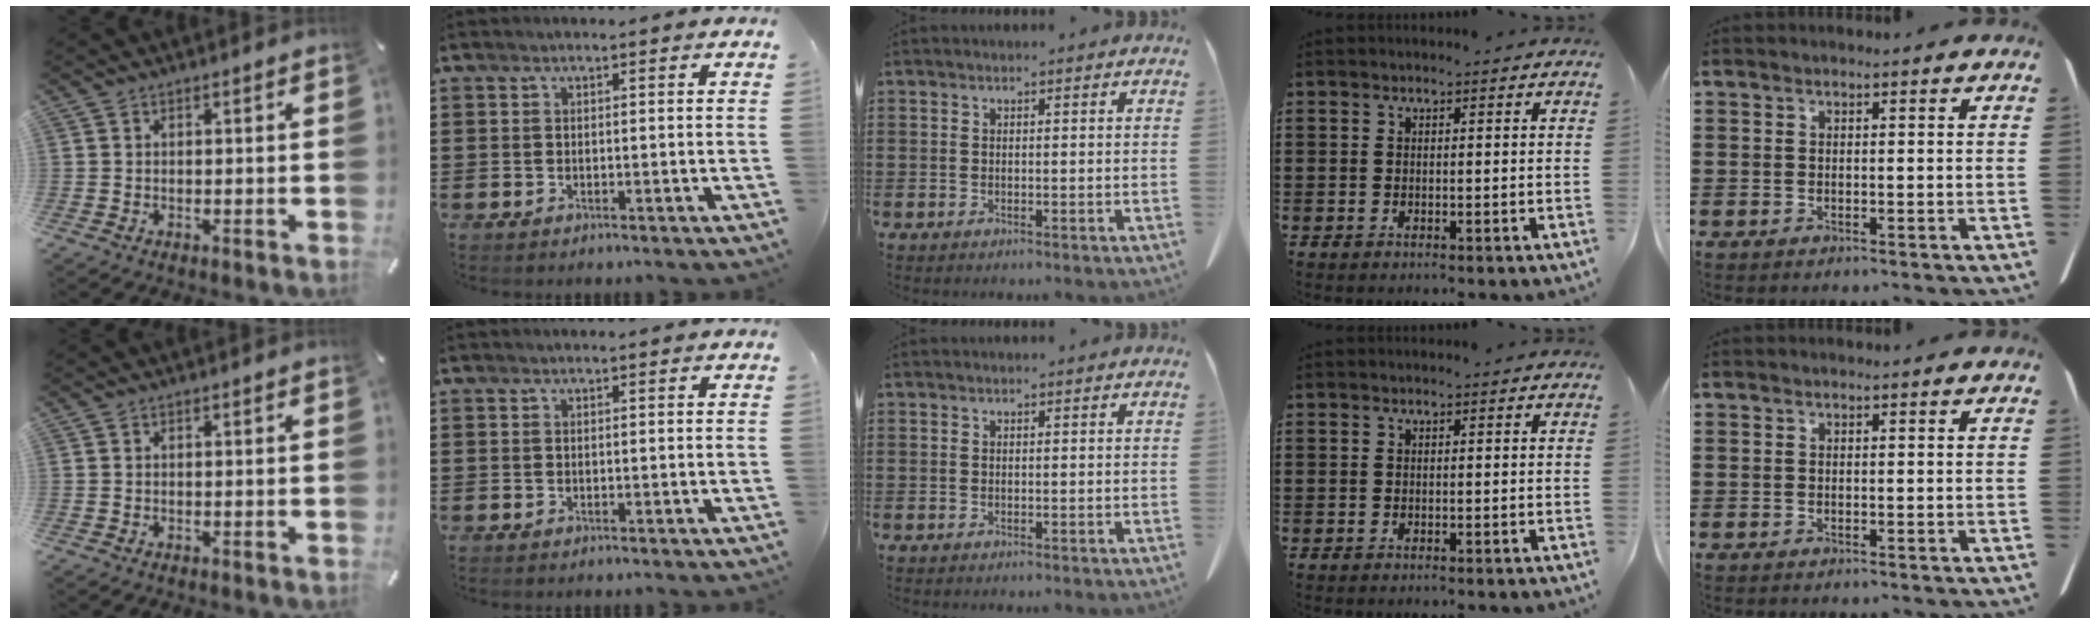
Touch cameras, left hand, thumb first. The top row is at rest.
{}